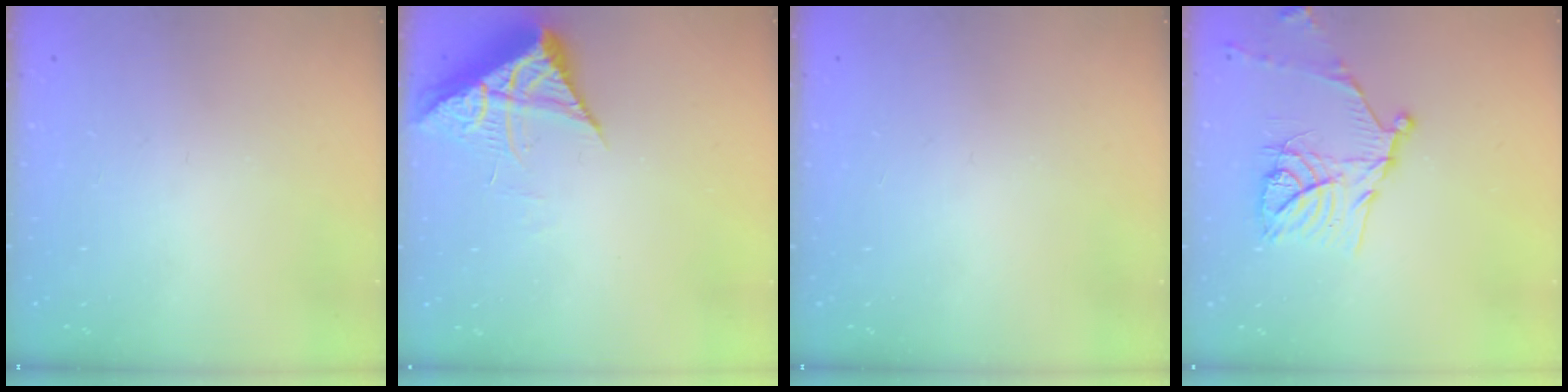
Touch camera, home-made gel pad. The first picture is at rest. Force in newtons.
{"total": 7.5, "press": 7.5, "slide": 0.8}
{"total": 0.0}
{"total": 16.1, "press": 16.1, "slide": 1.3}